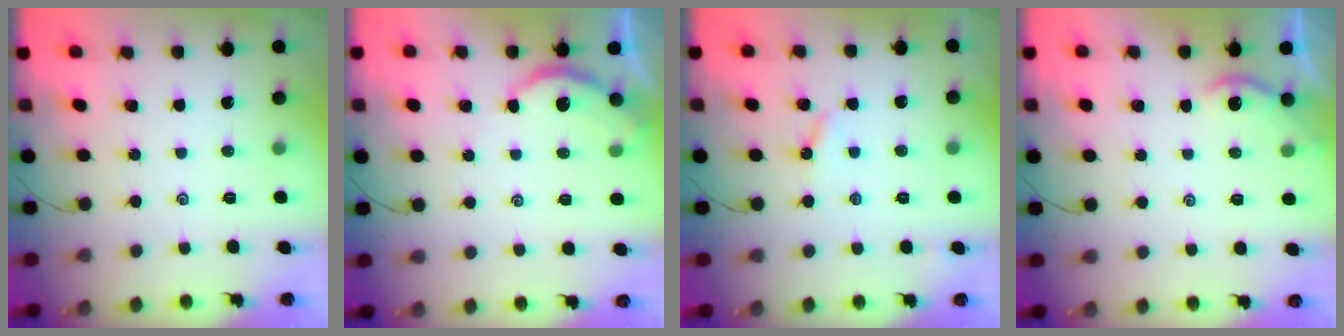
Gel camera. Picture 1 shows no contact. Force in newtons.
{"total": 4.3, "press": 4.3, "slide": 0.4}
{"total": 3.5, "press": 3.5, "slide": 0.2}
{"total": 2.8, "press": 2.8, "slide": 0.3}